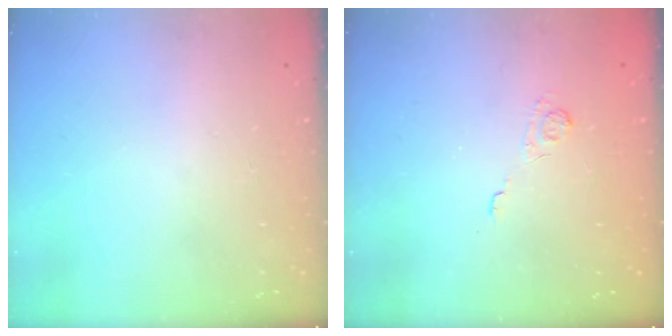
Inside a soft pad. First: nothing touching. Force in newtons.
{"total": 1.9, "press": 1.3, "slide": 1.3}